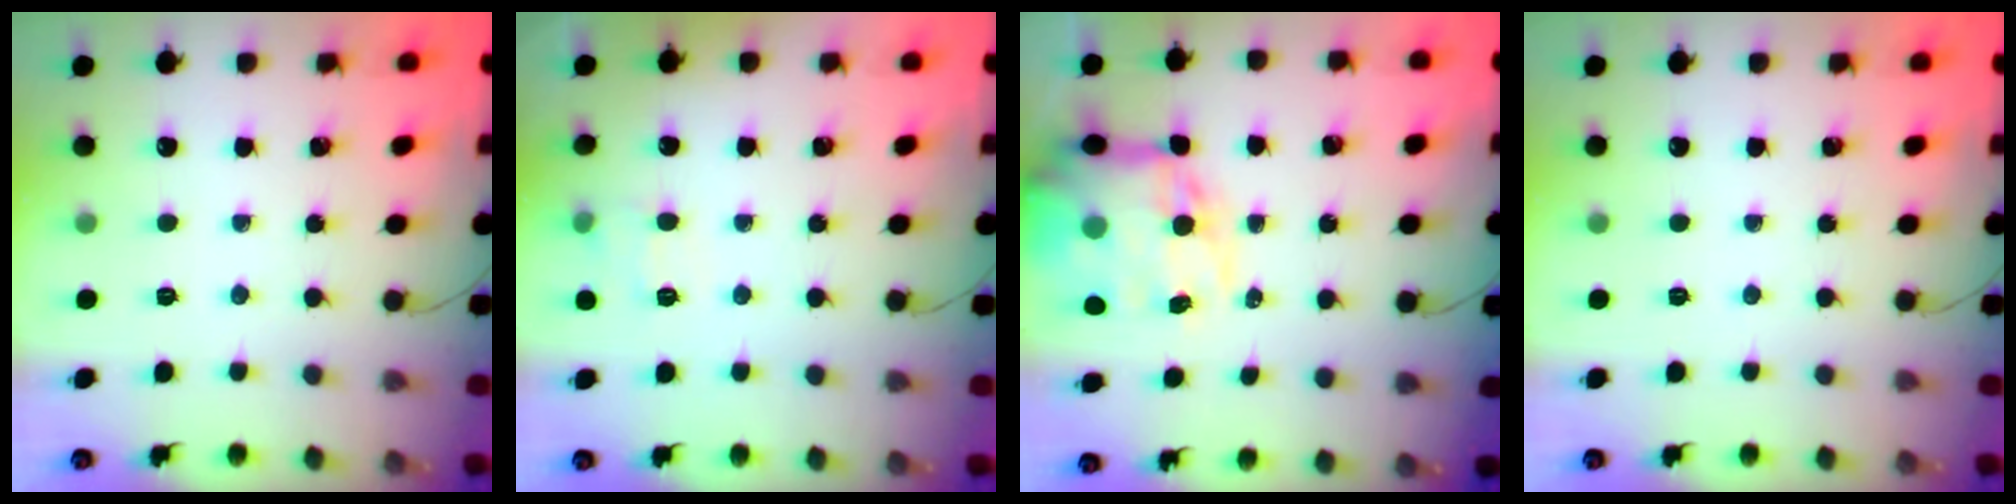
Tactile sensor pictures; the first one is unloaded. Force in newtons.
{"total": 5.9, "press": 5.6, "slide": 1.9}
{"total": 21.1, "press": 20.5, "slide": 5.0}
{"total": 0.0}